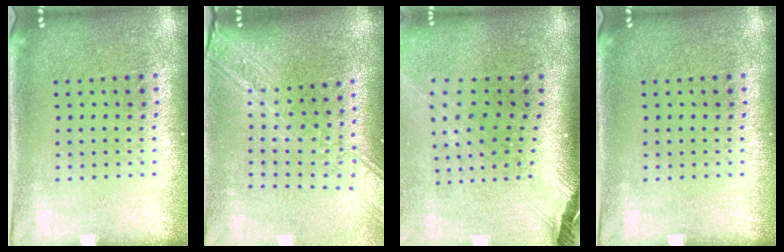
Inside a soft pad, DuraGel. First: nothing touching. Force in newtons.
{"total": 2.7, "press": 2.1, "slide": 1.6}
{"total": 2.9, "press": 2.0, "slide": 2.0}
{"total": 0.0}